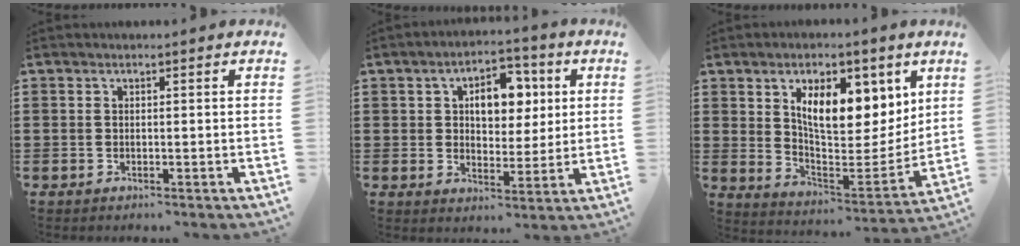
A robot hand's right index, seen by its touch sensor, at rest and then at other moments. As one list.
[{"total": 7.2, "force": [2.2, 4.7, 5.1], "torque": [-0.084, 0.007, 0.028]}, {"total": 10.7, "force": [5.9, 5.1, 7.3], "torque": [-0.118, -0.026, 0.099]}]